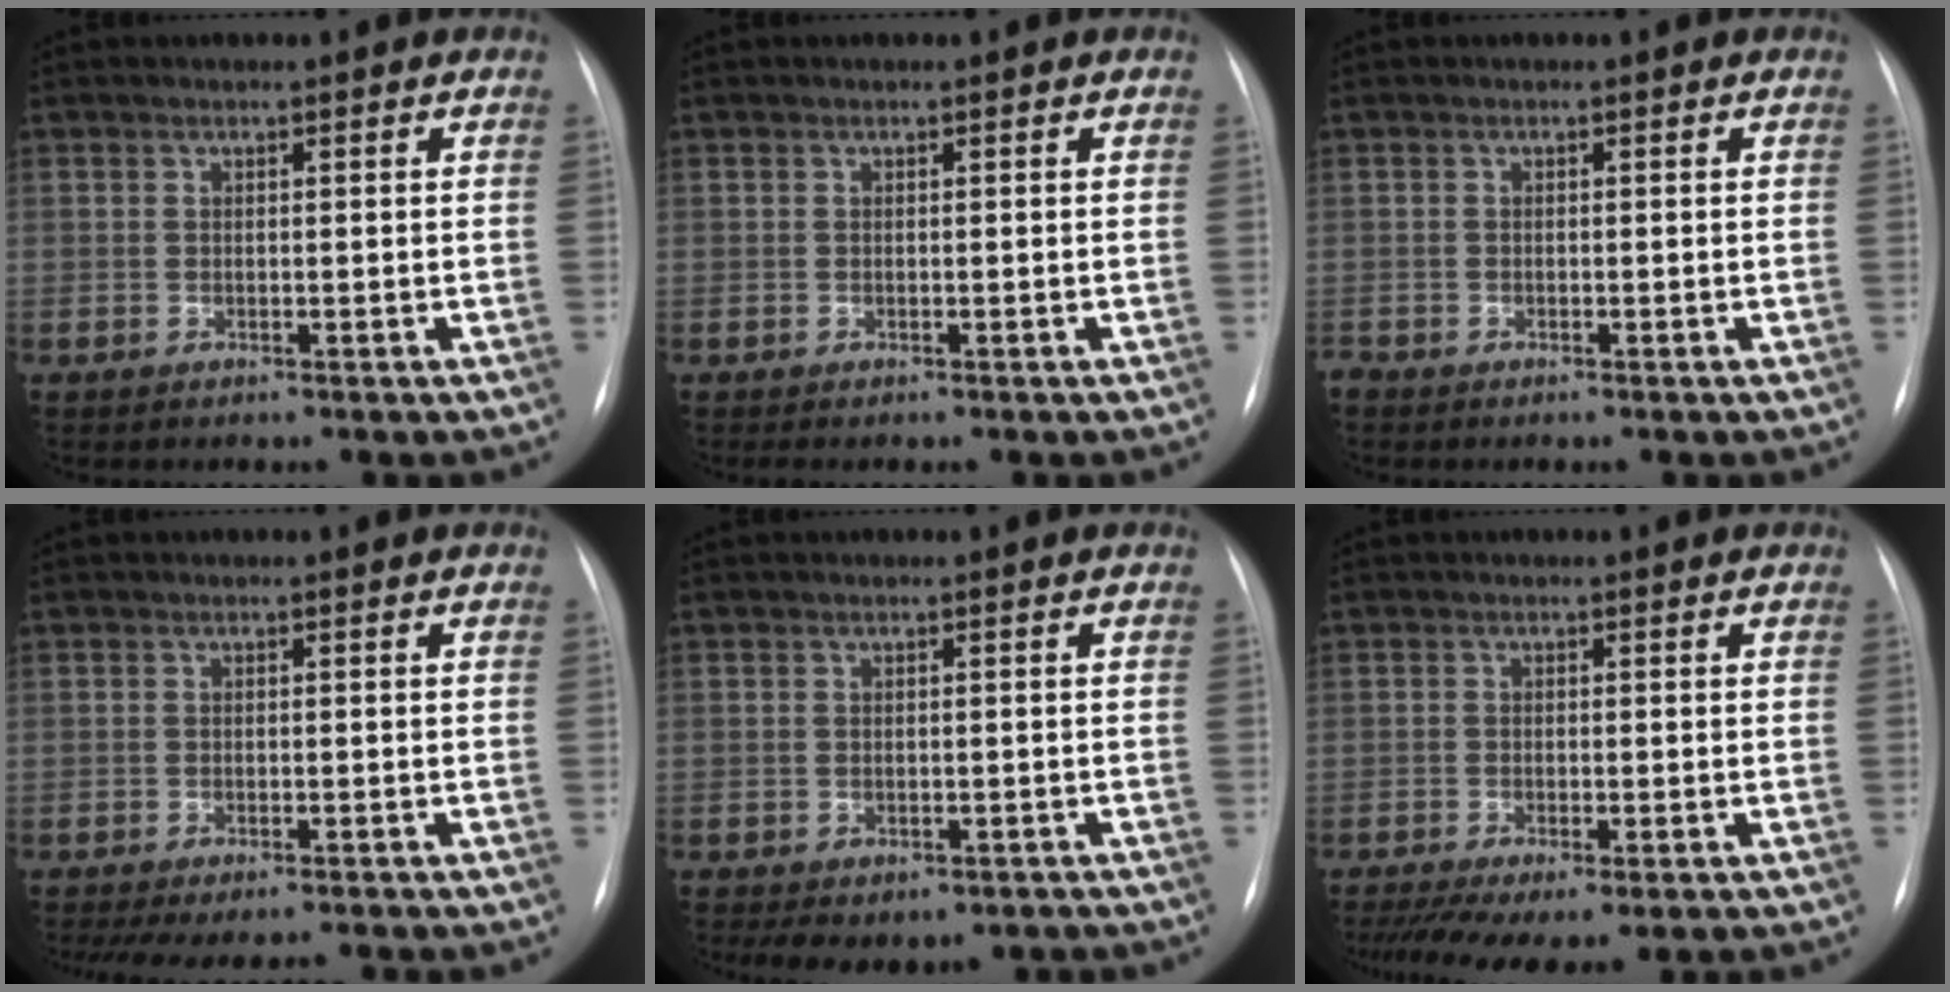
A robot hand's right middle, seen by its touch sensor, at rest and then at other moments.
{"total": 0.0}
{"total": 0.7, "force": [-0.6, 0.3, 0.2], "torque": [-0.003, -0.002, -0.012]}
{"total": 8.5, "force": [-7.5, 1.6, 3.5], "torque": [-0.045, -0.004, -0.099]}
{"total": 6.1, "force": [-4.2, 3.6, 2.7], "torque": [-0.028, 0.013, -0.047]}
{"total": 8.3, "force": [-5.4, 2.3, 5.8], "torque": [-0.098, -0.017, -0.085]}